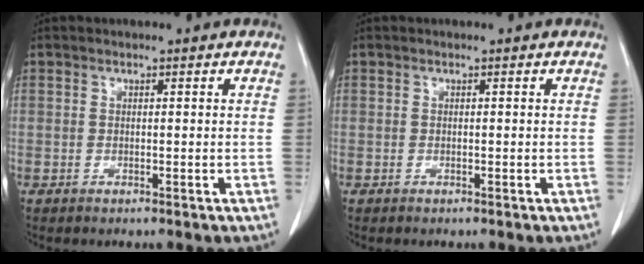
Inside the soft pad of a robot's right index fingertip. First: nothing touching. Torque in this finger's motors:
{"motor_torque": [0.00, 0.00, 0.00, 0.00]}